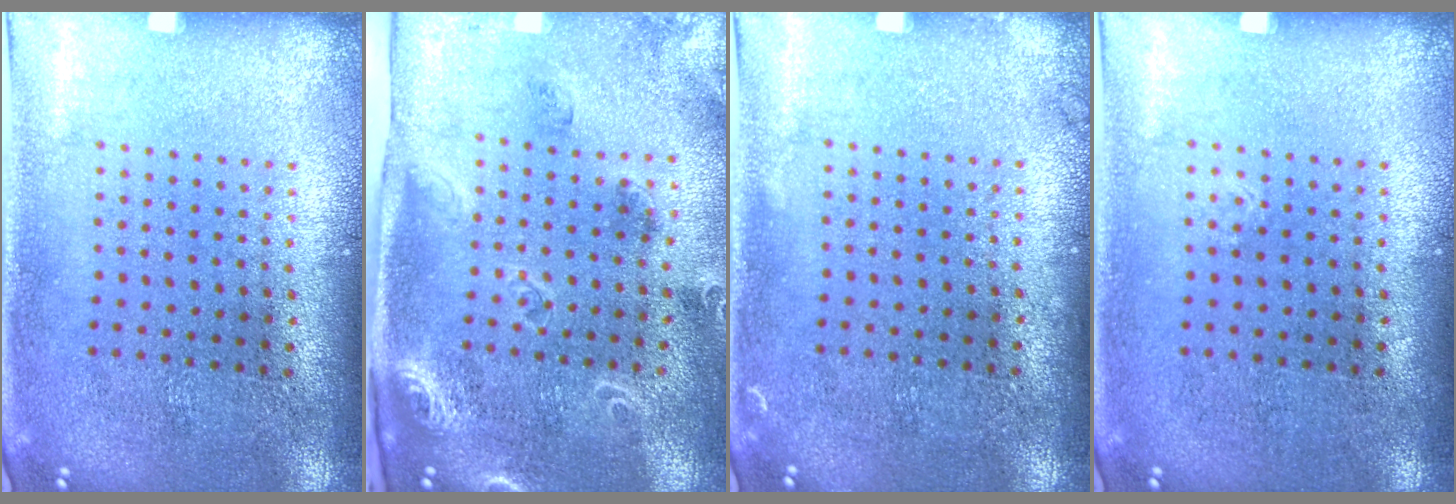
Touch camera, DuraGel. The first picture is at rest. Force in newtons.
{"total": 1.7, "press": 1.7, "slide": 0.3}
{"total": 0.7, "press": 0.7, "slide": 0.2}
{"total": 0.0}